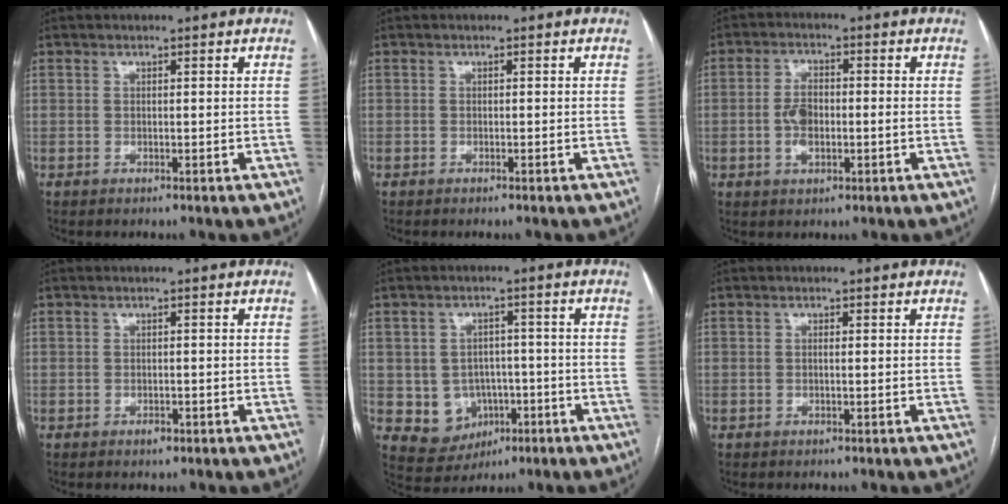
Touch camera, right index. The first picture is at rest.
{"total": 0.0}
{"total": 4.8, "force": [-0.7, 2.4, 4.1], "torque": [-0.086, 0.005, -0.013]}
{"total": 1.2, "force": [-0.7, 0.8, 0.6], "torque": [-0.008, 0.001, -0.008]}
{"total": 7.0, "force": [-1.6, 6.4, 2.3], "torque": [-0.037, 0.017, -0.009]}
{"total": 0.6, "force": [0.0, 0.2, 0.6], "torque": [-0.010, 0.001, -0.001]}